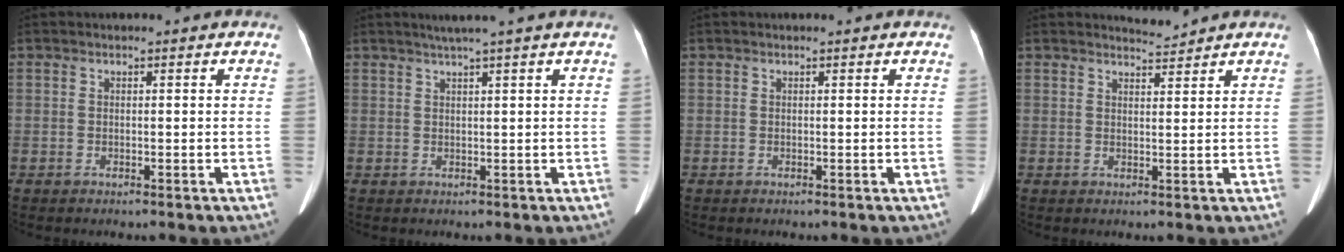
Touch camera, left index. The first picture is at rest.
{"total": 3.3, "force": [2.4, -1.1, 2.0], "torque": [-0.029, 0.006, 0.044]}
{"total": 0.5, "force": [0.5, 0.0, 0.1], "torque": [-0.001, 0.005, 0.006]}
{"total": 2.0, "force": [1.9, -0.5, -0.4], "torque": [-0.002, -0.007, 0.038]}